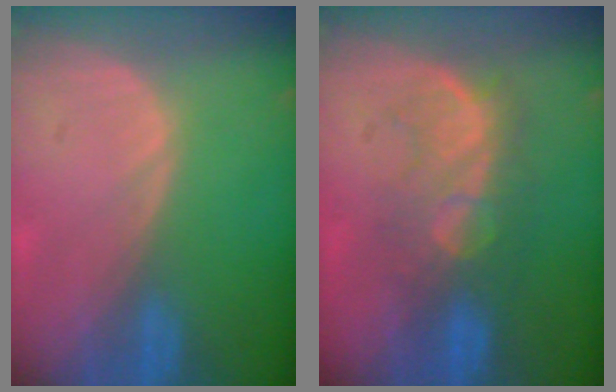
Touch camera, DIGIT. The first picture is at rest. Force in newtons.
{"total": 8.1, "press": 7.9, "slide": 1.7}